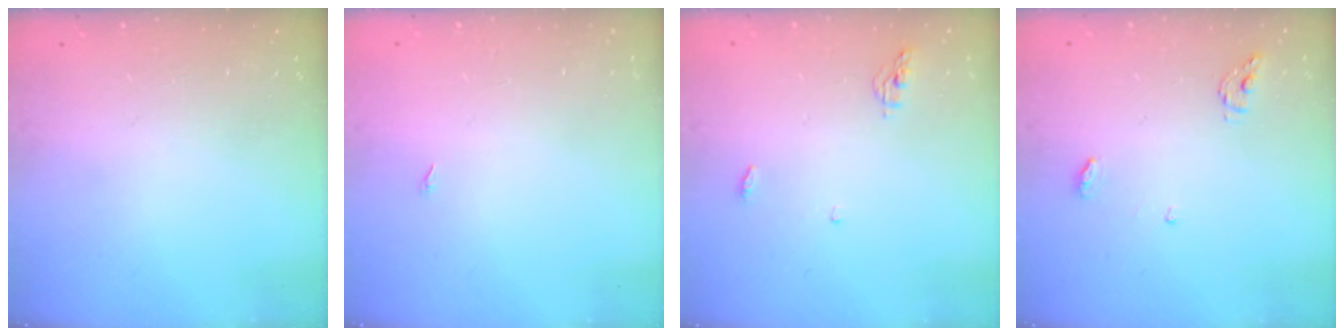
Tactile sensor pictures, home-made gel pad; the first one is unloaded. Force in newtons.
{"total": 4.0, "press": 1.3, "slide": 3.7}
{"total": 7.8, "press": 4.6, "slide": 6.3}
{"total": 4.4, "press": 4.4, "slide": 0.3}